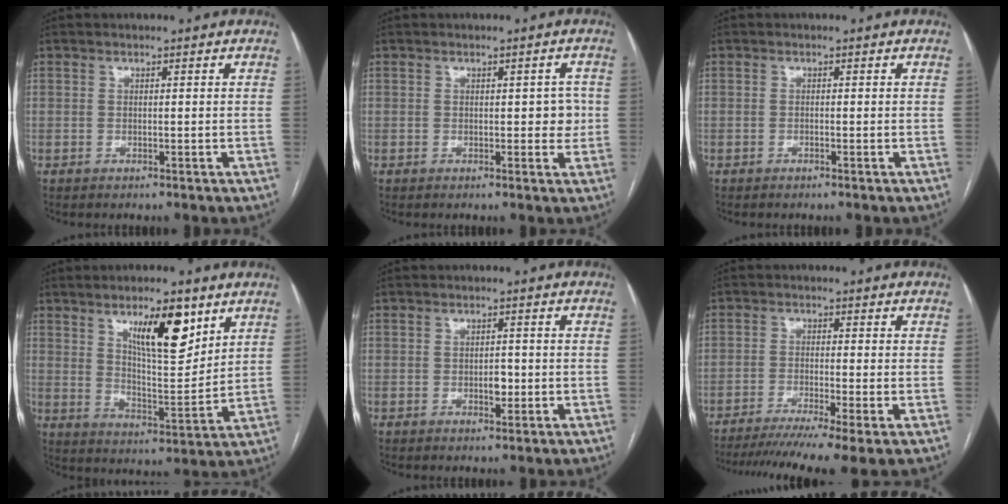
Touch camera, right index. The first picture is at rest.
{"total": 3.2, "force": [0.2, 1.7, 2.7], "torque": [-0.027, 0.012, 0.005]}
{"total": 0.0}
{"total": 12.0, "force": [6.5, 3.2, 9.5], "torque": [-0.155, -0.006, 0.113]}
{"total": 2.1, "force": [-0.5, 1.1, 1.7], "torque": [-0.022, 0.002, -0.004]}
{"total": 11.7, "force": [-8.7, -0.4, 7.8], "torque": [-0.123, -0.023, -0.139]}